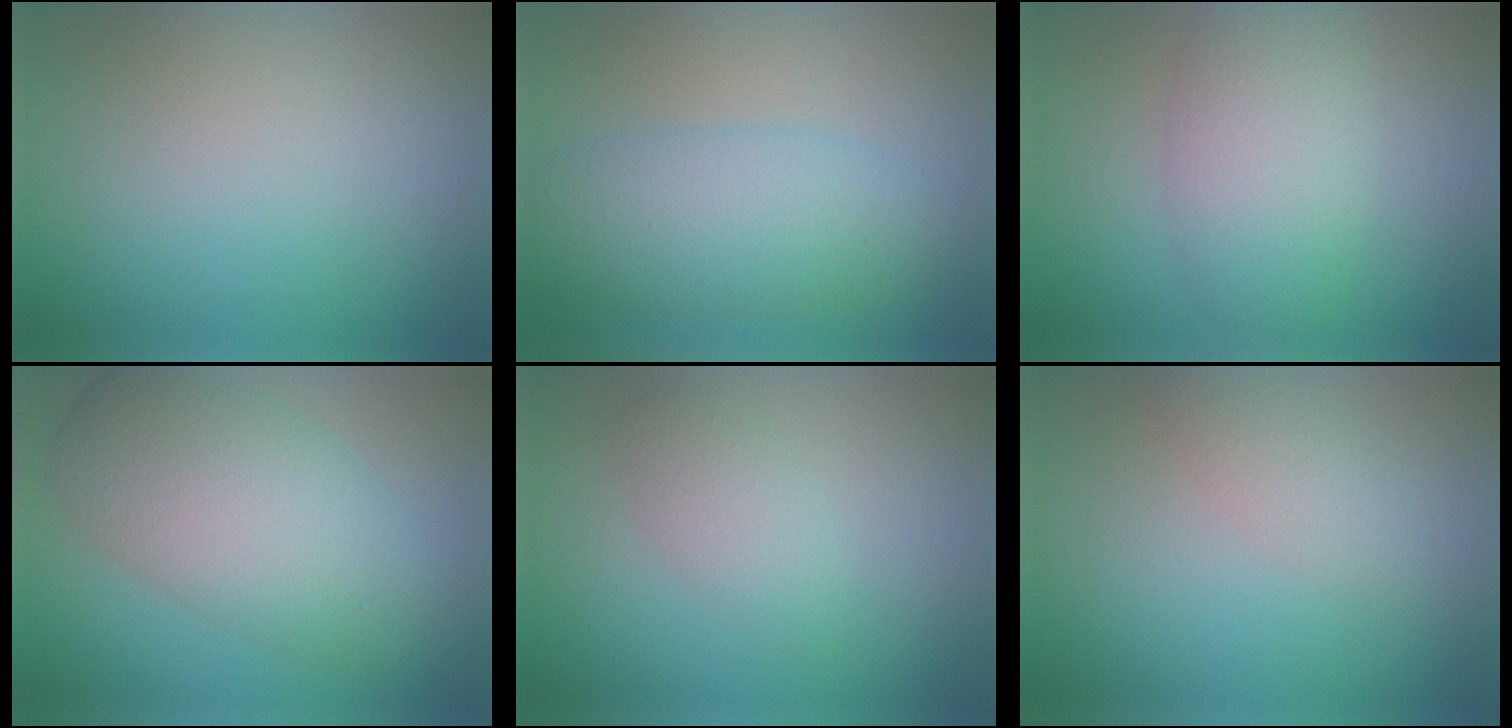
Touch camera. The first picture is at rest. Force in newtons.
{"total": 5.7, "press": 5.6, "slide": 0.4}
{"total": 5.6, "press": 5.6, "slide": 0.2}
{"total": 8.2, "press": 8.2, "slide": 0.3}
{"total": 2.1, "press": 2.1, "slide": 0.1}
{"total": 2.2, "press": 2.2, "slide": 0.1}